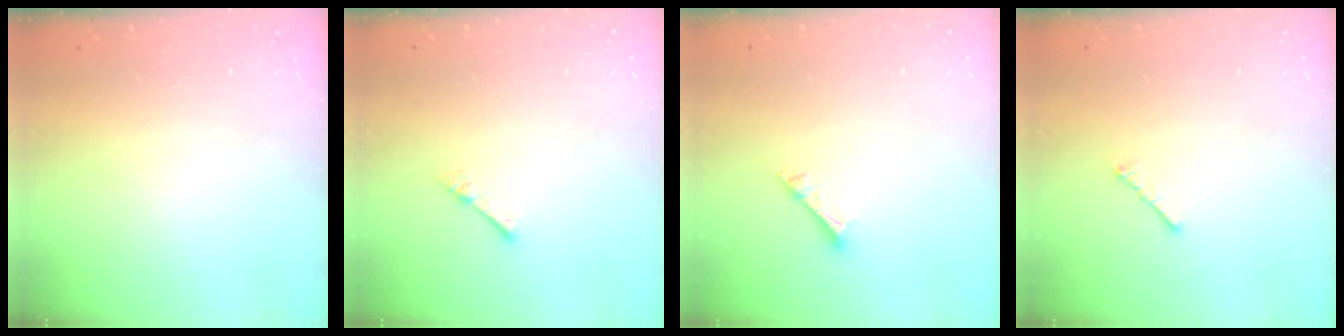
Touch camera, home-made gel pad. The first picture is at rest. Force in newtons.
{"total": 1.0, "press": 1.0, "slide": 0.3}
{"total": 2.5, "press": 2.5, "slide": 0.1}
{"total": 1.9, "press": 1.8, "slide": 0.5}